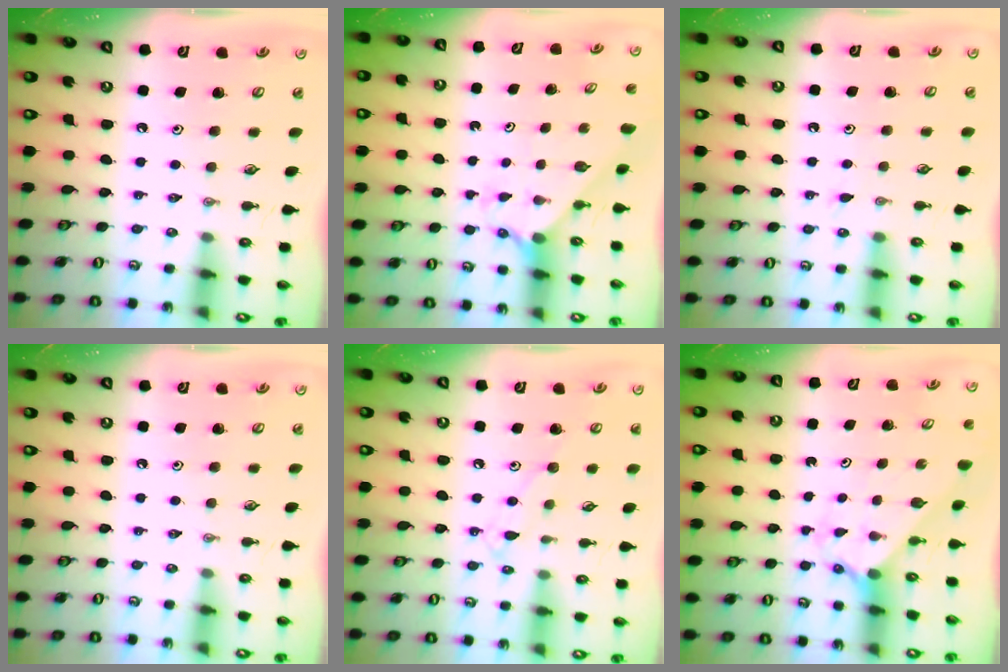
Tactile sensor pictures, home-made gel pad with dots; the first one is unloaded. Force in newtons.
{"total": 3.0, "press": 3.0, "slide": 0.2}
{"total": 2.9, "press": 2.8, "slide": 0.4}
{"total": 0.0}
{"total": 8.1, "press": 8.1, "slide": 0.6}
{"total": 2.1, "press": 2.1, "slide": 0.2}